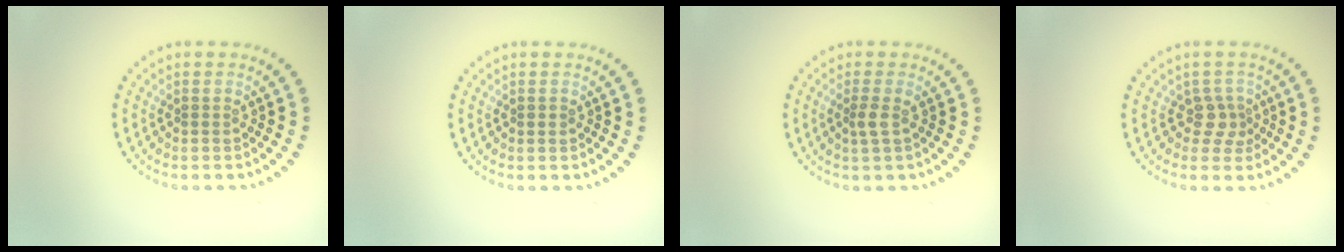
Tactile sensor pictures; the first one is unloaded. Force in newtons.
{"total": 0.6, "press": 0.6, "slide": 0.2}
{"total": 1.3, "press": 1.1, "slide": 0.8}
{"total": 2.1, "press": 1.5, "slide": 1.4}